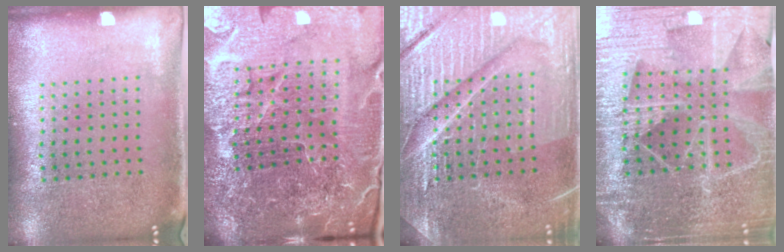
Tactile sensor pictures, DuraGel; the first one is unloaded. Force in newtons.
{"total": 6.4, "press": 5.7, "slide": 2.9}
{"total": 7.4, "press": 7.3, "slide": 1.0}
{"total": 5.4, "press": 4.8, "slide": 2.4}